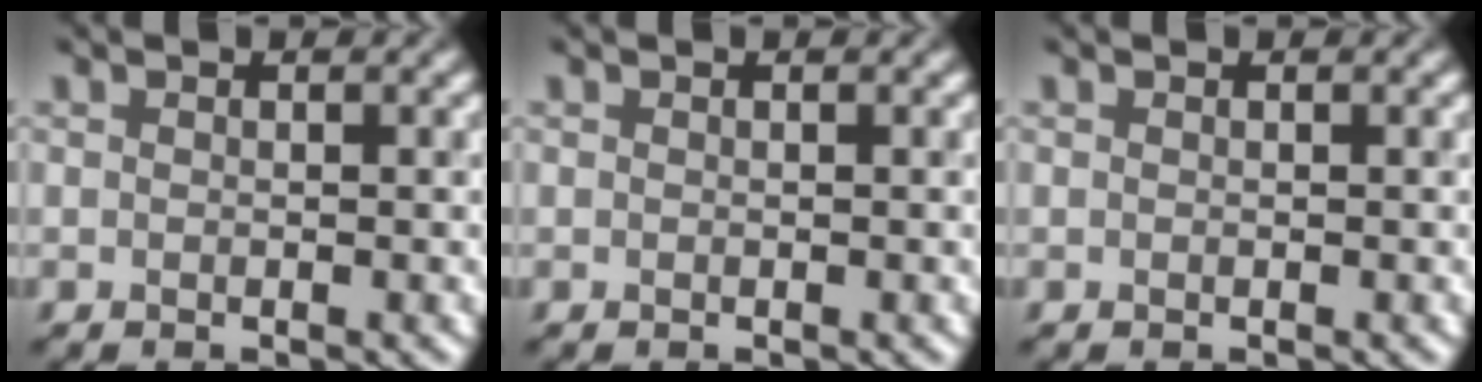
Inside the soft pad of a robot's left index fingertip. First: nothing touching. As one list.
[{"total": 0.0}, {"total": 0.0}]